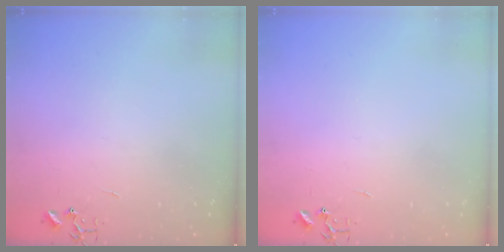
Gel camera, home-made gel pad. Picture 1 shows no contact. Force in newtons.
{"total": 0.0}